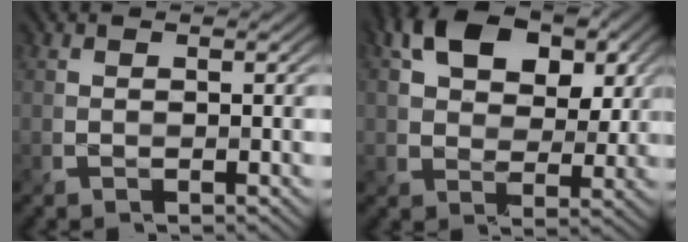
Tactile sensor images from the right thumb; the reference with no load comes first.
{"total": 9.8, "force": [3.9, 6.4, 6.4], "torque": [-0.130, 0.009, 0.060]}